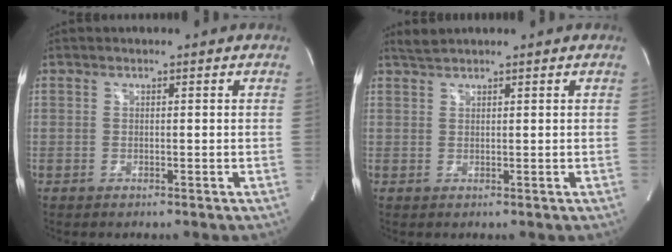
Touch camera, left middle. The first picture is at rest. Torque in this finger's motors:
{"motor_torque": [0.12, -0.05, -0.07, 0.00]}